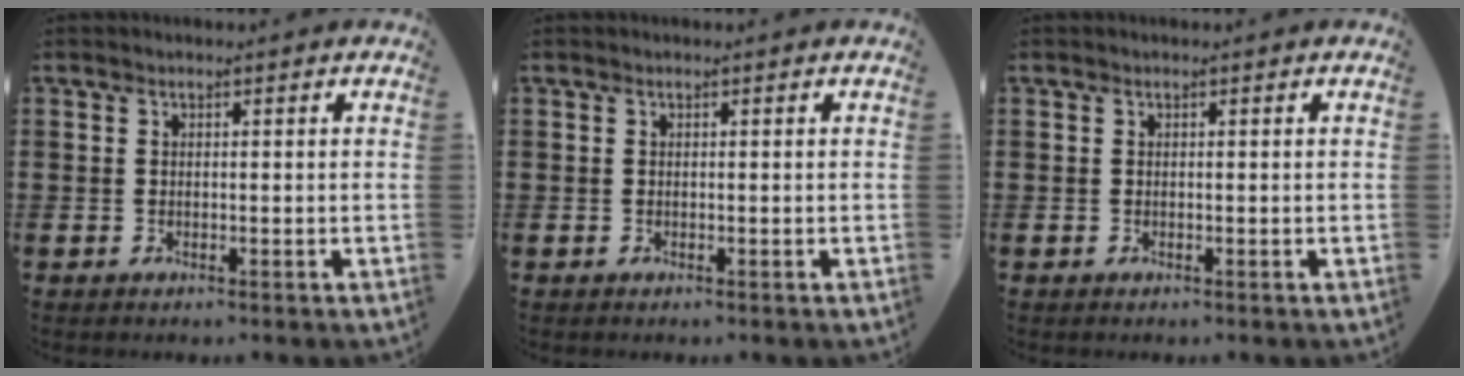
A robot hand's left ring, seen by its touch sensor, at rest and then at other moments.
{"total": 0.0}
{"total": 0.0}